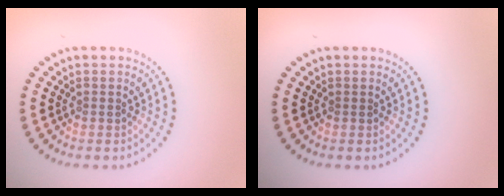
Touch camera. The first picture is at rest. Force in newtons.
{"total": 0.0}